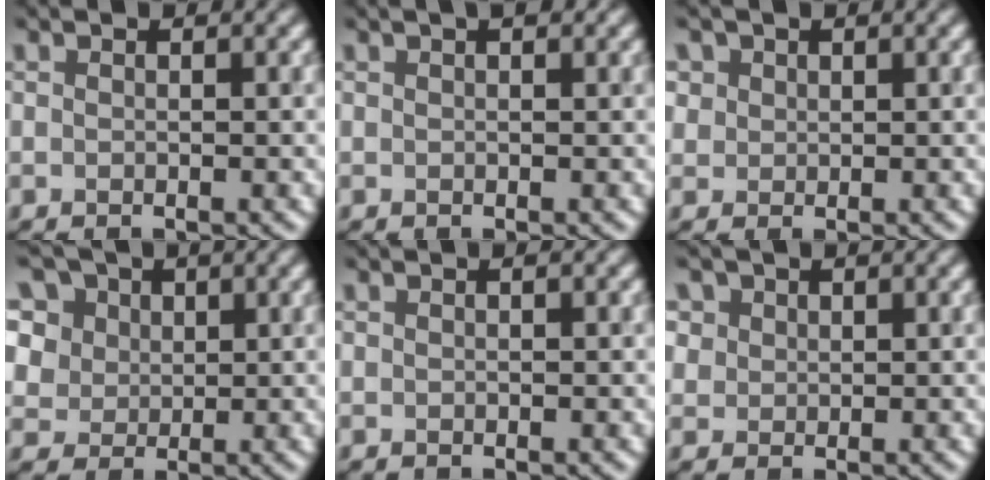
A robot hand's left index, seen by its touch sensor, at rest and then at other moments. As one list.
[{"total": 1.3, "force": [1.0, 0.3, 0.8], "torque": [-0.013, 0.000, 0.010]}, {"total": 2.4, "force": [1.2, 1.9, 0.7], "torque": [-0.025, 0.002, 0.030]}, {"total": 12.3, "force": [6.8, 8.6, 5.6], "torque": [-0.141, 0.035, 0.098]}, {"total": 0.0}, {"total": 3.6, "force": [1.9, 2.8, 1.3], "torque": [-0.041, 0.007, 0.035]}]